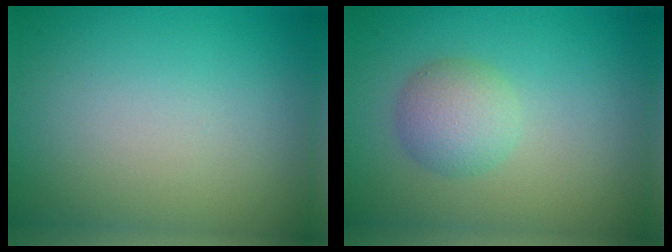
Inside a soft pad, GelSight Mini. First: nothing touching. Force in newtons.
{"total": 2.9, "press": 2.9, "slide": 0.0}